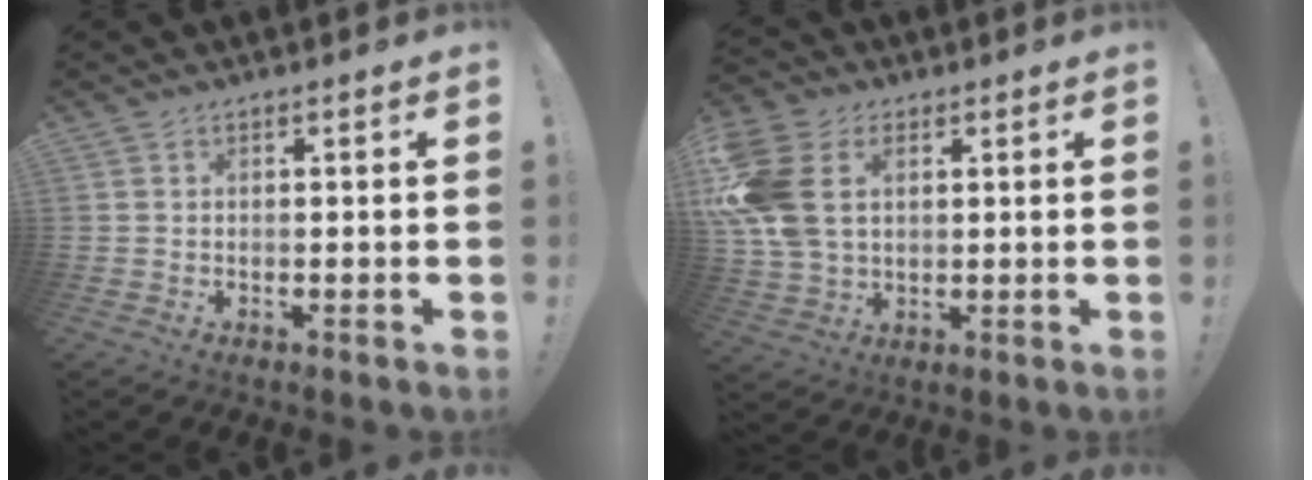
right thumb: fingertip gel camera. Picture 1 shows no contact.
{"total": 15.2, "force": [4.0, 10.7, 9.9], "torque": [-0.202, -0.013, 0.078]}